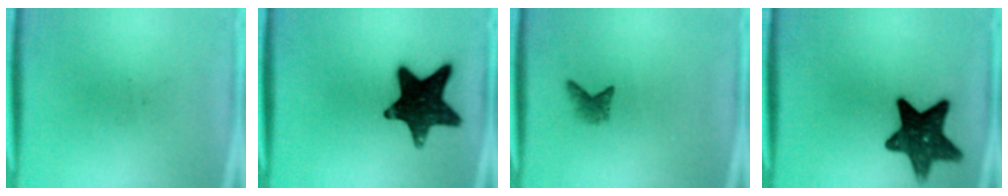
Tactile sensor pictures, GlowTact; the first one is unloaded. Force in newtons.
{"total": 16.6}
{"total": 1.8}
{"total": 13.5}